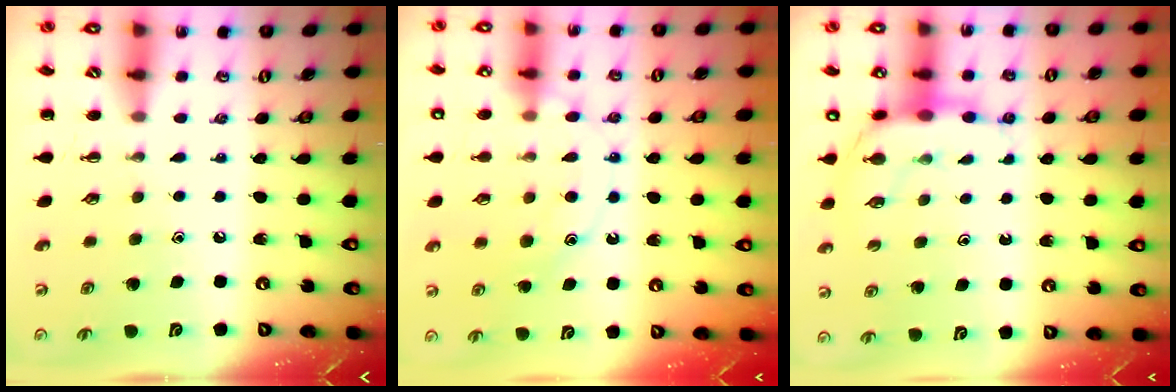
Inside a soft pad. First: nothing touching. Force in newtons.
{"total": 12.8, "press": 12.8, "slide": 0.7}
{"total": 8.7, "press": 8.5, "slide": 1.6}